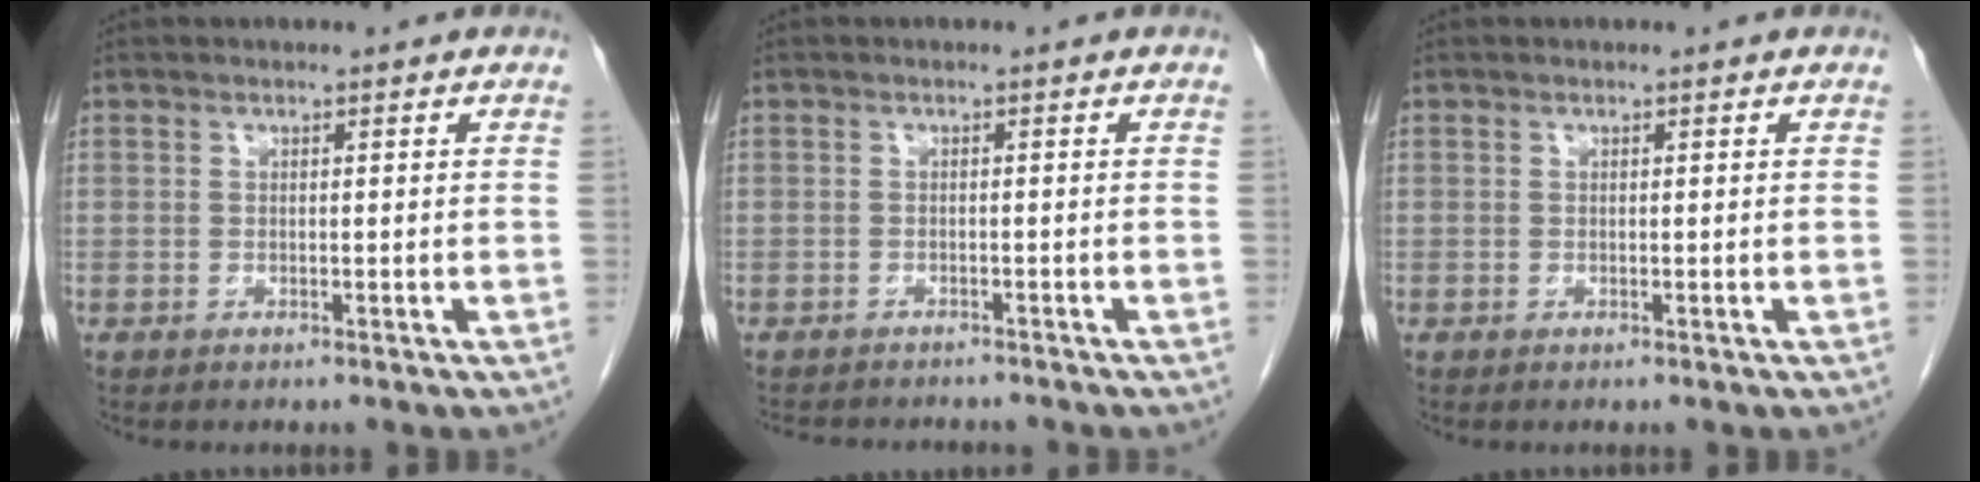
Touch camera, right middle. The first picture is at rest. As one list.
[{"total": 7.2, "force": [-6.7, 1.7, 2.1], "torque": [-0.028, -0.004, -0.088]}, {"total": 0.0}]